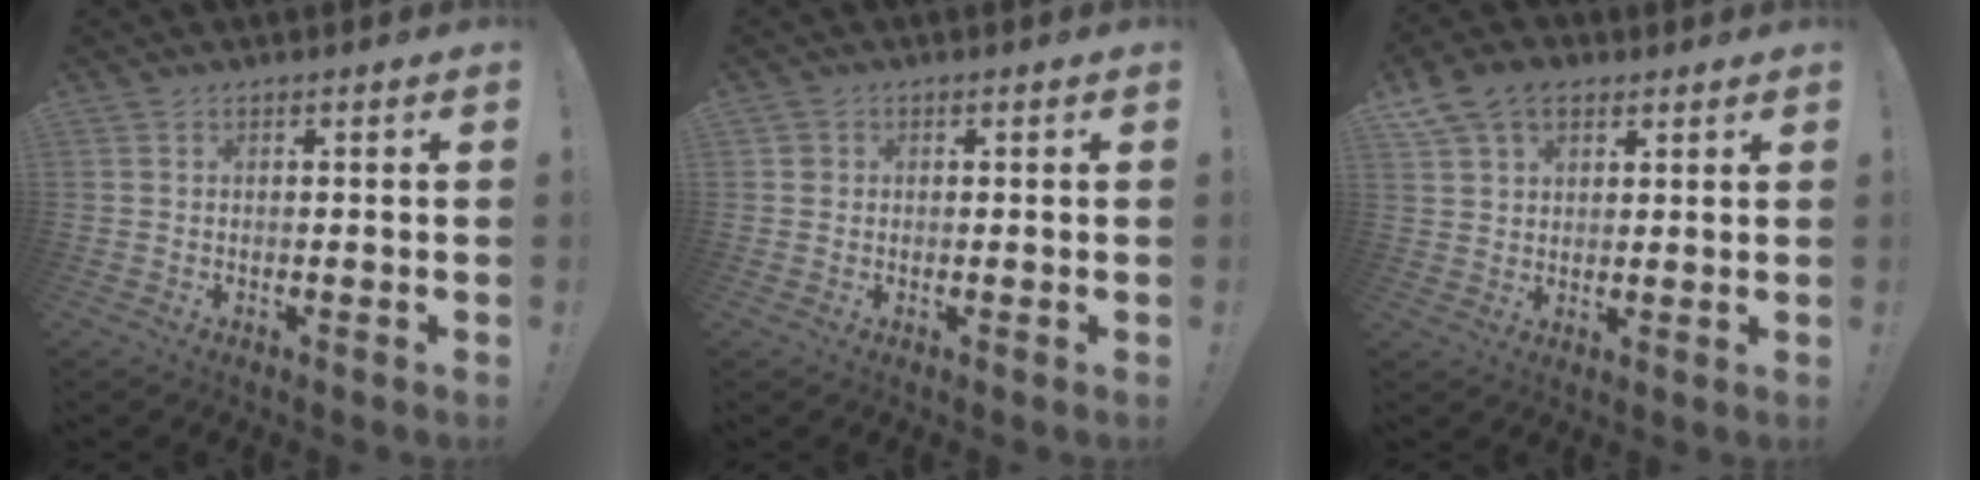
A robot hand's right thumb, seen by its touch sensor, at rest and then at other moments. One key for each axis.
{"total": 1.6, "fx": 0.5, "fy": 1.5, "fz": 0.3, "tx": -0.005, "ty": 0.004, "tz": 0.009}
{"total": 9.6, "fx": 5.6, "fy": 6.4, "fz": 4.5, "tx": -0.081, "ty": -0.018, "tz": 0.111}